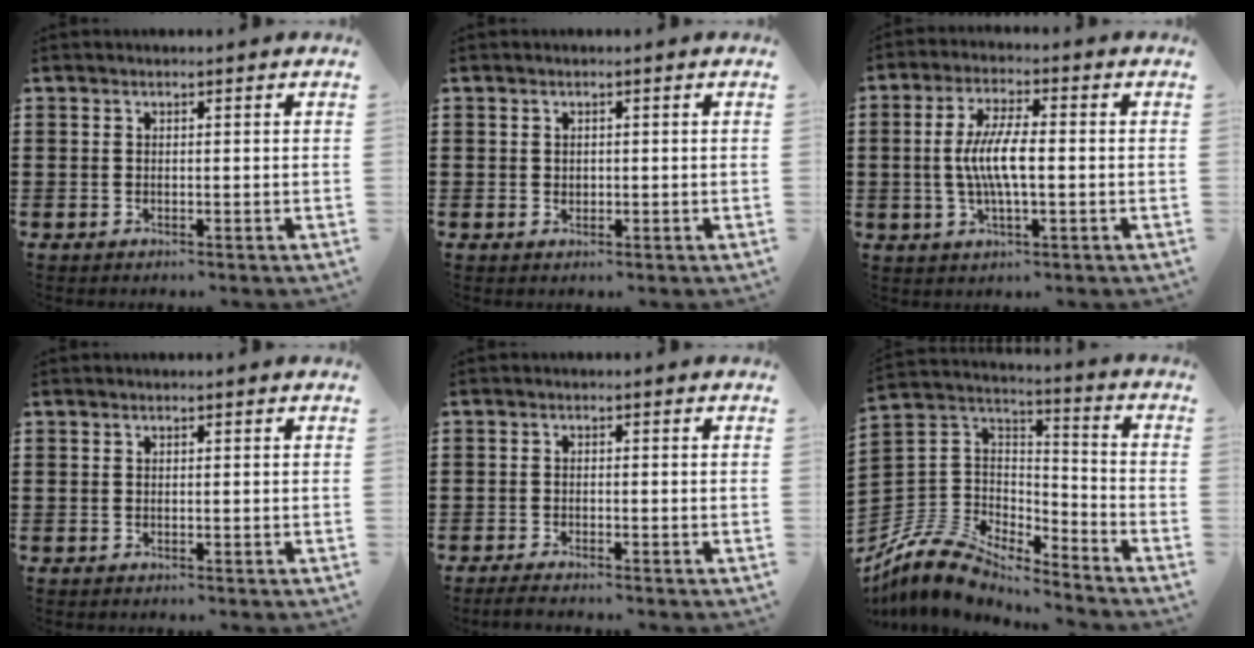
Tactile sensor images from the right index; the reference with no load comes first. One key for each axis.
{"total": 0.7, "fx": 0.3, "fy": 0.6, "fz": 0.1, "tx": -0.005, "ty": 0.005, "tz": 0.006}
{"total": 6.9, "fx": -0.4, "fy": 1.6, "fz": 6.7, "tx": -0.137, "ty": -0.003, "tz": -0.013}
{"total": 0.0}
{"total": 1.3, "fx": -1.3, "fy": -0.2, "fz": 0.4, "tx": -0.006, "ty": 0.000, "tz": -0.023}
{"total": 8.6, "fx": -7.5, "fy": 3.6, "fz": 2.2, "tx": -0.077, "ty": 0.001, "tz": -0.155}